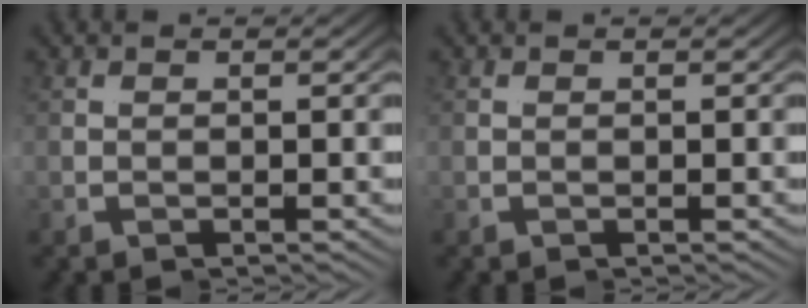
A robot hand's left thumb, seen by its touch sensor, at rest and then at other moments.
{"total": 0.0}